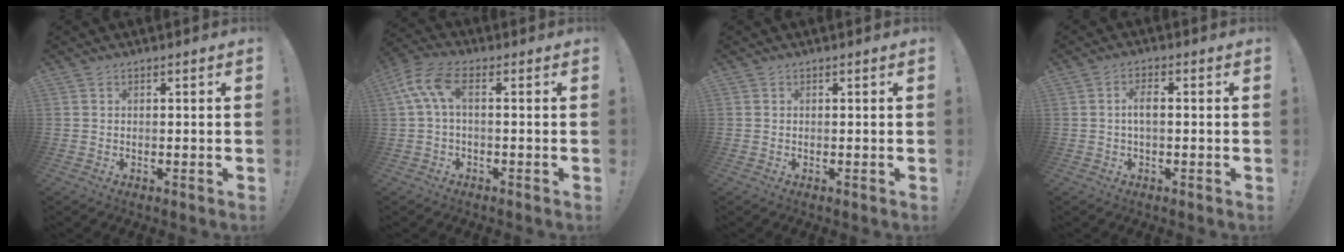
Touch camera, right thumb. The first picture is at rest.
{"total": 8.6, "force": [2.0, 3.3, 7.7], "torque": [-0.161, -0.006, 0.037]}
{"total": 0.0}
{"total": 3.6, "force": [-0.1, 1.1, 3.5], "torque": [-0.070, 0.004, -0.006]}